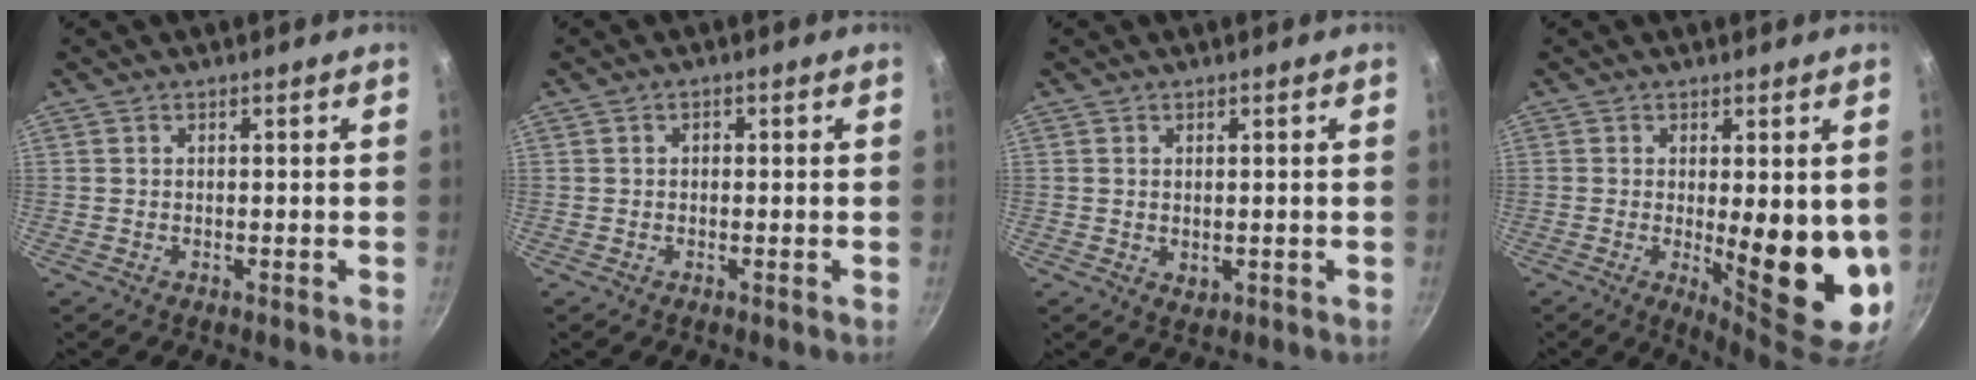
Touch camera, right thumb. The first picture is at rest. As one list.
[{"total": 0.9, "force": [0.0, 0.8, 0.5], "torque": [-0.006, 0.005, -0.002]}, {"total": 1.7, "force": [0.3, 1.2, 1.1], "torque": [-0.016, -0.003, 0.007]}, {"total": 13.5, "force": [-0.6, 4.4, 12.7], "torque": [-0.148, -0.025, 0.004]}]